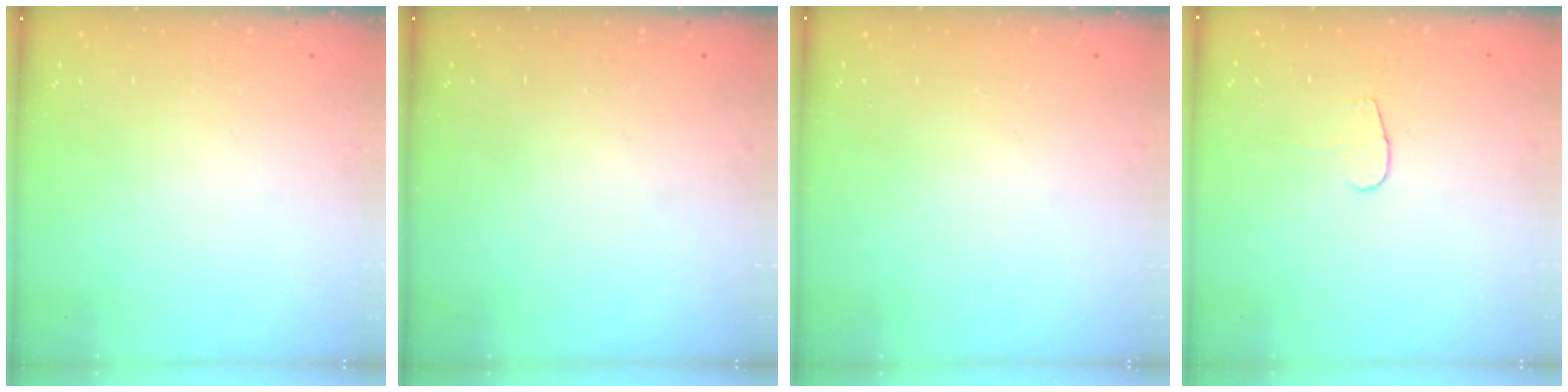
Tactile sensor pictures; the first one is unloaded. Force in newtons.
{"total": 0.0}
{"total": 0.0}
{"total": 4.7, "press": 4.6, "slide": 0.4}